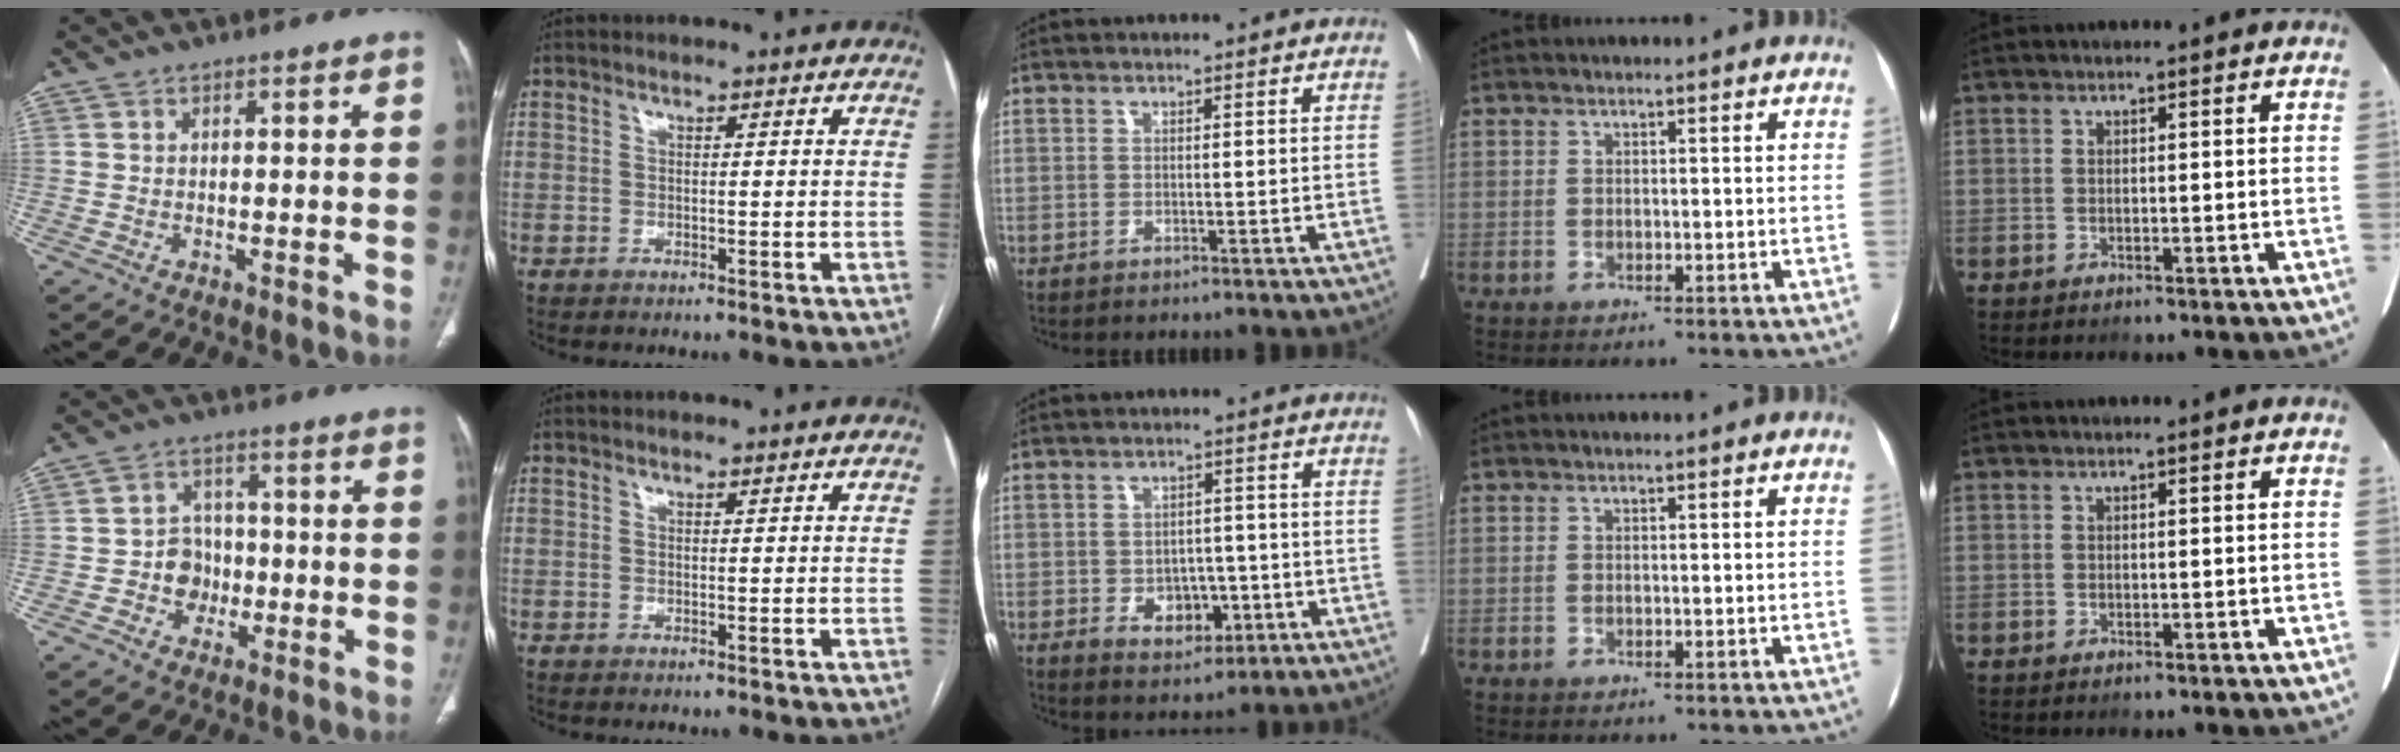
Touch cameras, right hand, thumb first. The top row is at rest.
{"thumb": {"total": 6.1, "force": [-1.5, 5.5, 2.2], "torque": [0.000, 0.019, -0.029]}, "middle": {"total": 5.7, "force": [-1.6, 3.9, 3.8], "torque": [-0.044, 0.003, -0.015]}}